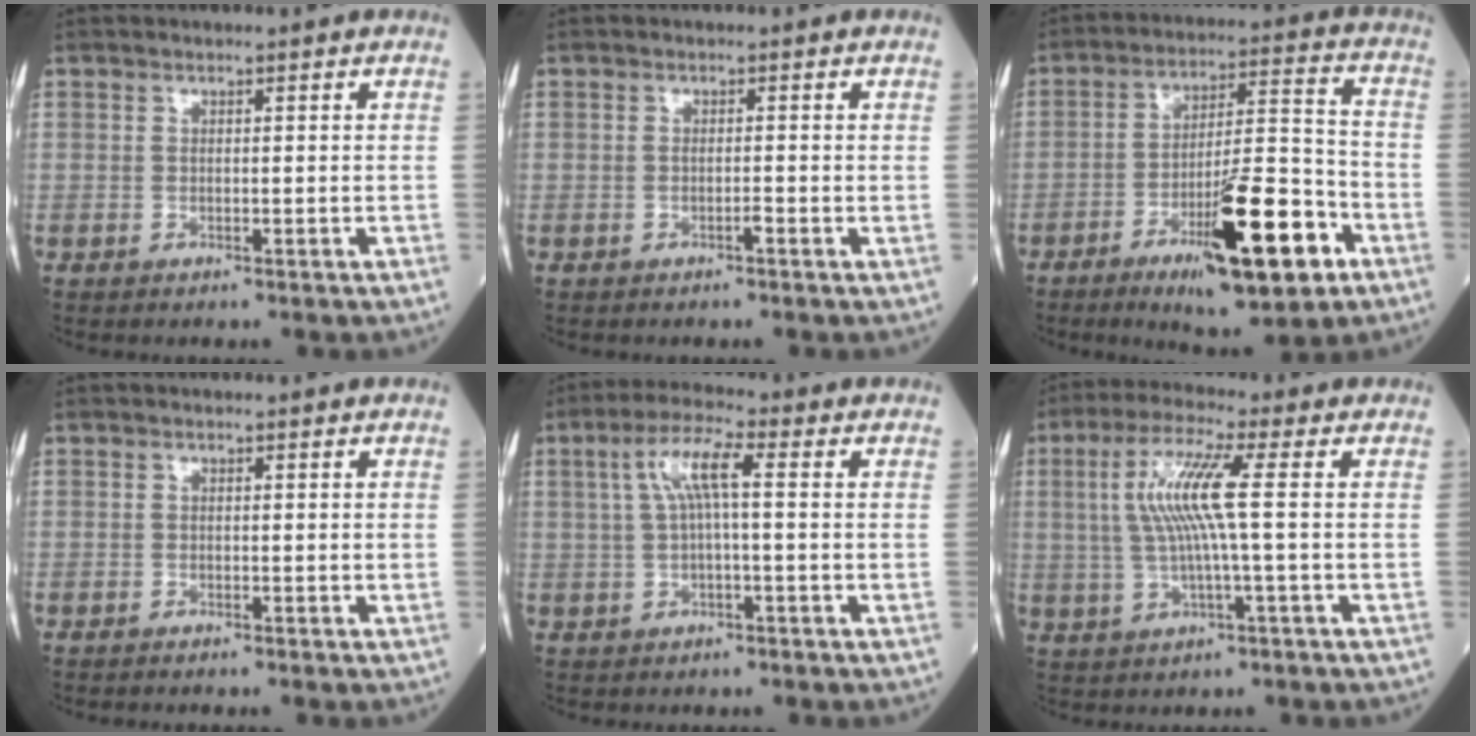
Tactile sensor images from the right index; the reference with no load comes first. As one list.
[{"total": 0.8, "force": [-0.4, 0.1, 0.6], "torque": [-0.014, 0.000, -0.007]}, {"total": 16.9, "force": [-8.0, 2.9, 14.6], "torque": [-0.237, -0.005, -0.120]}, {"total": 0.6, "force": [-0.6, -0.1, 0.2], "torque": [0.002, 0.001, -0.011]}, {"total": 6.1, "force": [1.2, 0.8, 5.9], "torque": [-0.119, 0.024, 0.023]}, {"total": 8.7, "force": [1.2, -0.2, 8.6], "torque": [-0.183, 0.013, 0.023]}]